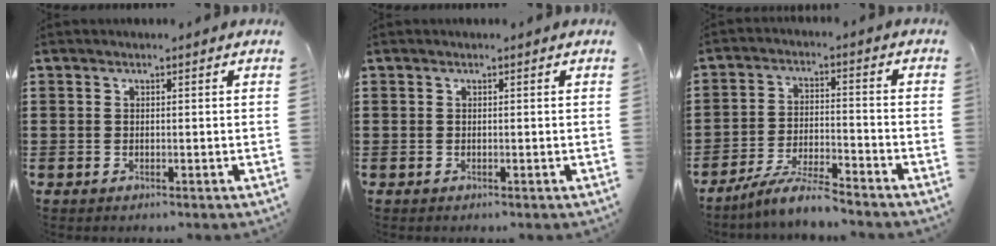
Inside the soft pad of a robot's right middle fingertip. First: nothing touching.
{"total": 0.0}
{"total": 6.4, "force": [-5.8, 0.2, 2.8], "torque": [-0.062, -0.007, -0.112]}